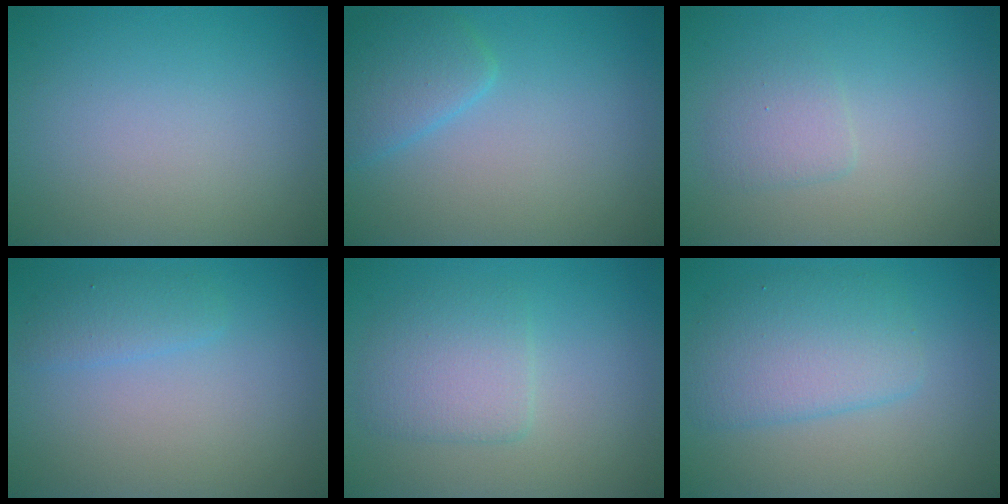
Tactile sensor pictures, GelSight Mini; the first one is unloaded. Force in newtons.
{"total": 2.9, "press": 2.9, "slide": 0.2}
{"total": 1.6, "press": 1.6, "slide": 0.1}
{"total": 1.6, "press": 1.6, "slide": 0.1}
{"total": 3.0, "press": 3.0, "slide": 0.4}
{"total": 4.5, "press": 4.5, "slide": 0.0}